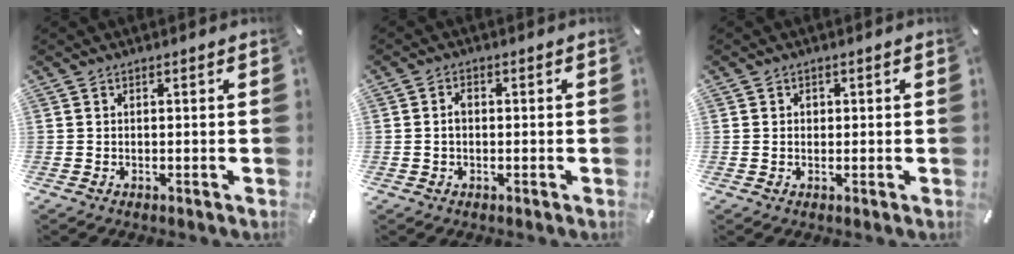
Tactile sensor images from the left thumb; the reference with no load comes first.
{"total": 2.0, "force": [0.0, 1.3, 1.5], "torque": [-0.031, 0.005, -0.002]}
{"total": 1.3, "force": [0.1, 1.2, 0.5], "torque": [-0.004, 0.002, -0.002]}